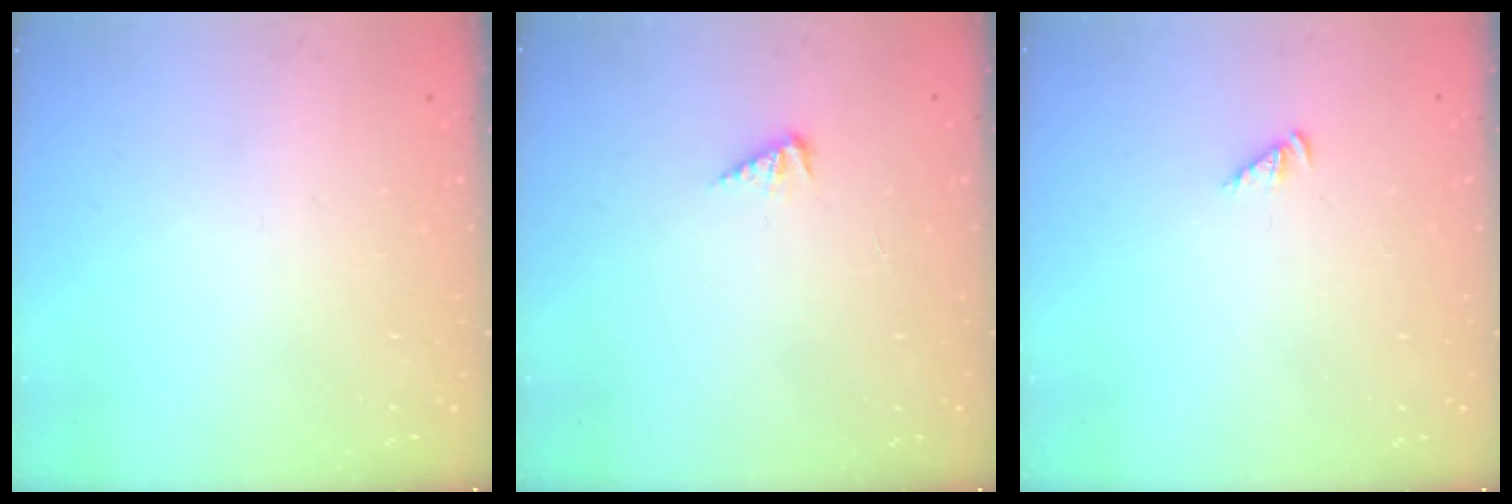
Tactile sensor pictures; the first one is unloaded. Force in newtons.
{"total": 2.7, "press": 2.7, "slide": 0.5}
{"total": 2.4, "press": 2.4, "slide": 0.5}